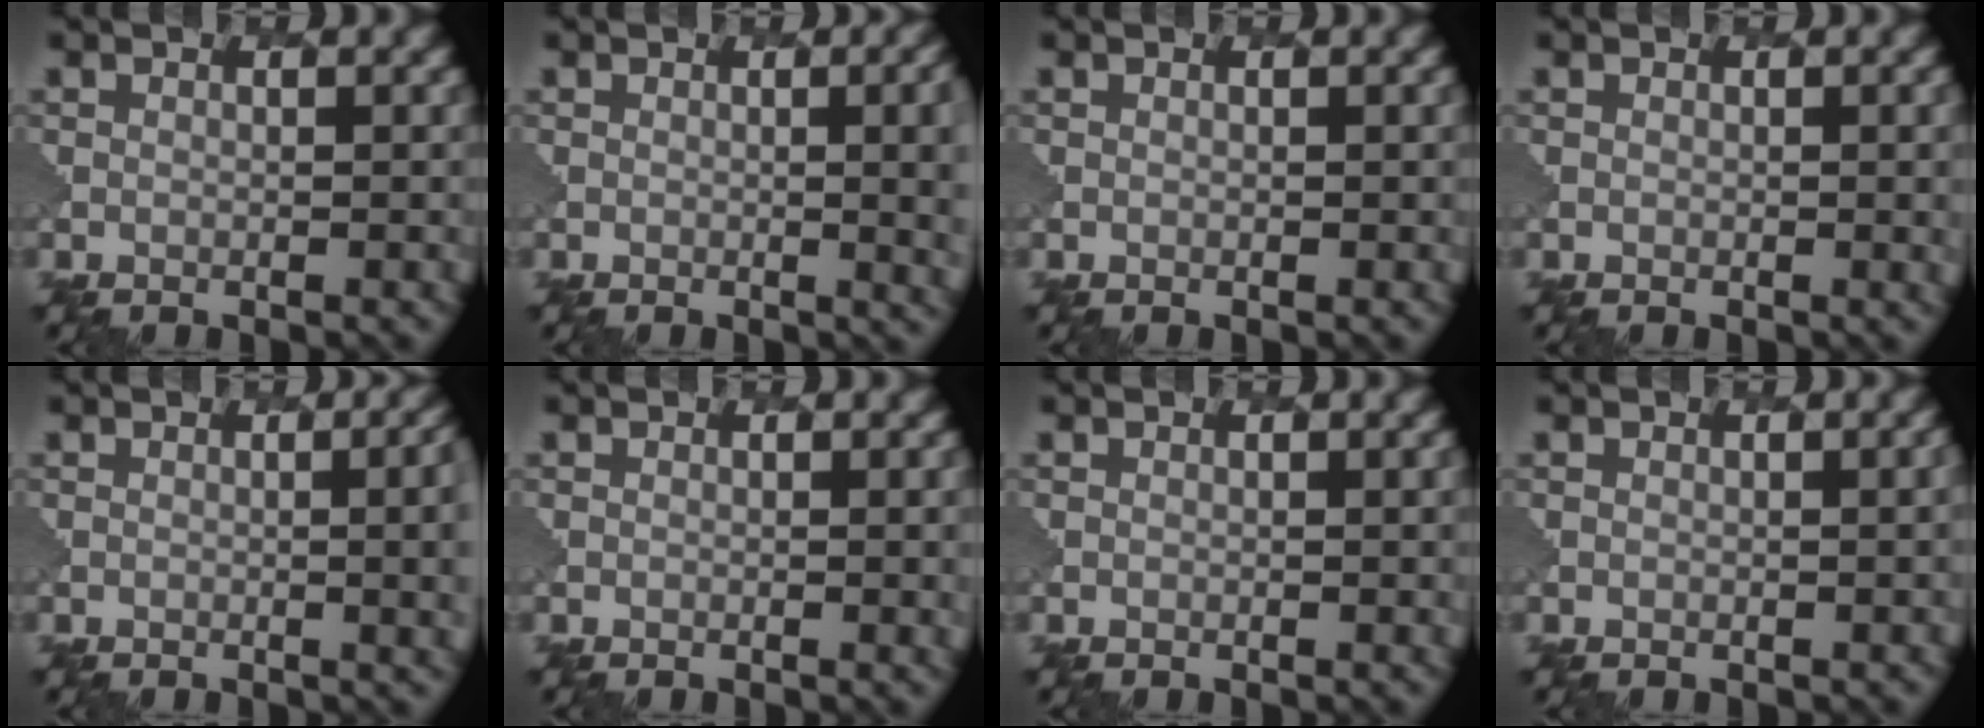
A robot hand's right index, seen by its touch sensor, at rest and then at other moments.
{"total": 6.4, "force": [0.3, 2.7, 5.7], "torque": [-0.035, 0.006, 0.000]}
{"total": 0.0}
{"total": 2.4, "force": [0.2, 0.9, 2.2], "torque": [-0.015, 0.003, 0.000]}
{"total": 6.9, "force": [0.2, 3.3, 6.1], "torque": [-0.032, 0.007, -0.003]}
{"total": 2.2, "force": [0.1, 0.9, 2.1], "torque": [-0.014, 0.003, -0.001]}
{"total": 1.0, "force": [0.2, 0.3, 0.9], "torque": [-0.002, 0.003, 0.003]}
{"total": 1.7, "force": [0.0, 0.8, 1.5], "torque": [0.002, 0.009, -0.001]}